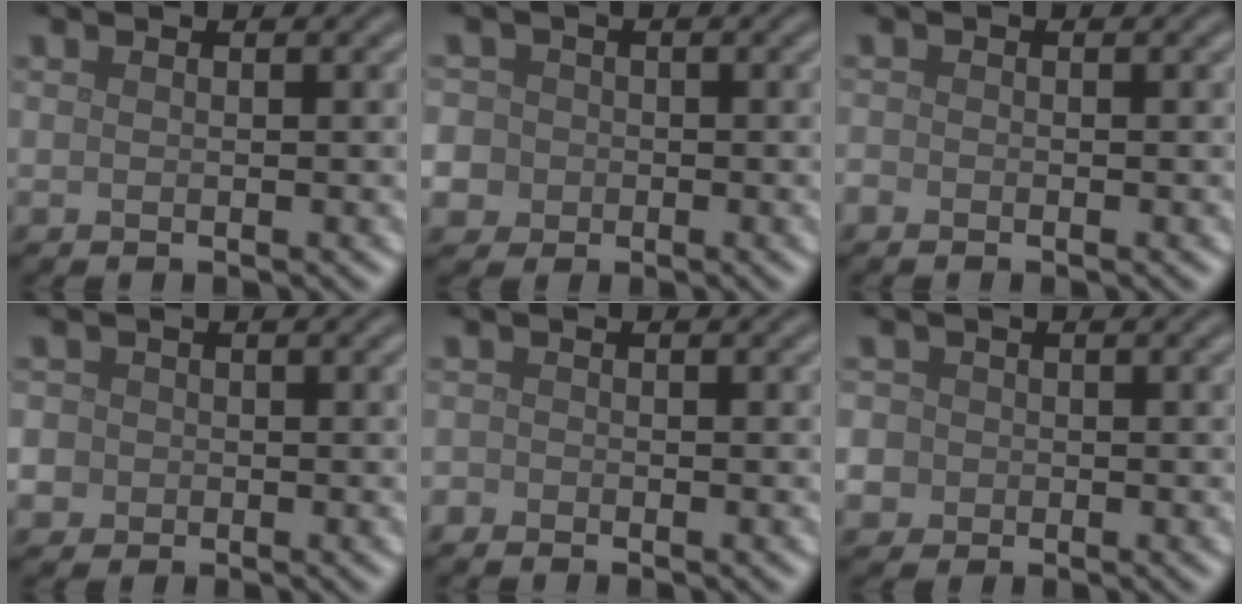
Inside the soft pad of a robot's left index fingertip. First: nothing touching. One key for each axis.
{"total": 8.2, "fx": -1.9, "fy": 7.6, "fz": 2.4, "tx": -0.055, "ty": 0.004, "tz": -0.074}
{"total": 0.6, "fx": -0.5, "fy": 0.4, "fz": 0.1, "tx": 0.002, "ty": -0.002, "tz": -0.010}
{"total": 5.3, "fx": -0.8, "fy": 4.9, "fz": 1.8, "tx": -0.039, "ty": 0.013, "tz": -0.048}
{"total": 0.7, "fx": -0.6, "fy": 0.4, "fz": 0.0, "tx": 0.003, "ty": -0.002, "tz": -0.014}
{"total": 6.0, "fx": -0.7, "fy": 5.6, "fz": 2.0, "tx": -0.046, "ty": 0.015, "tz": -0.045}